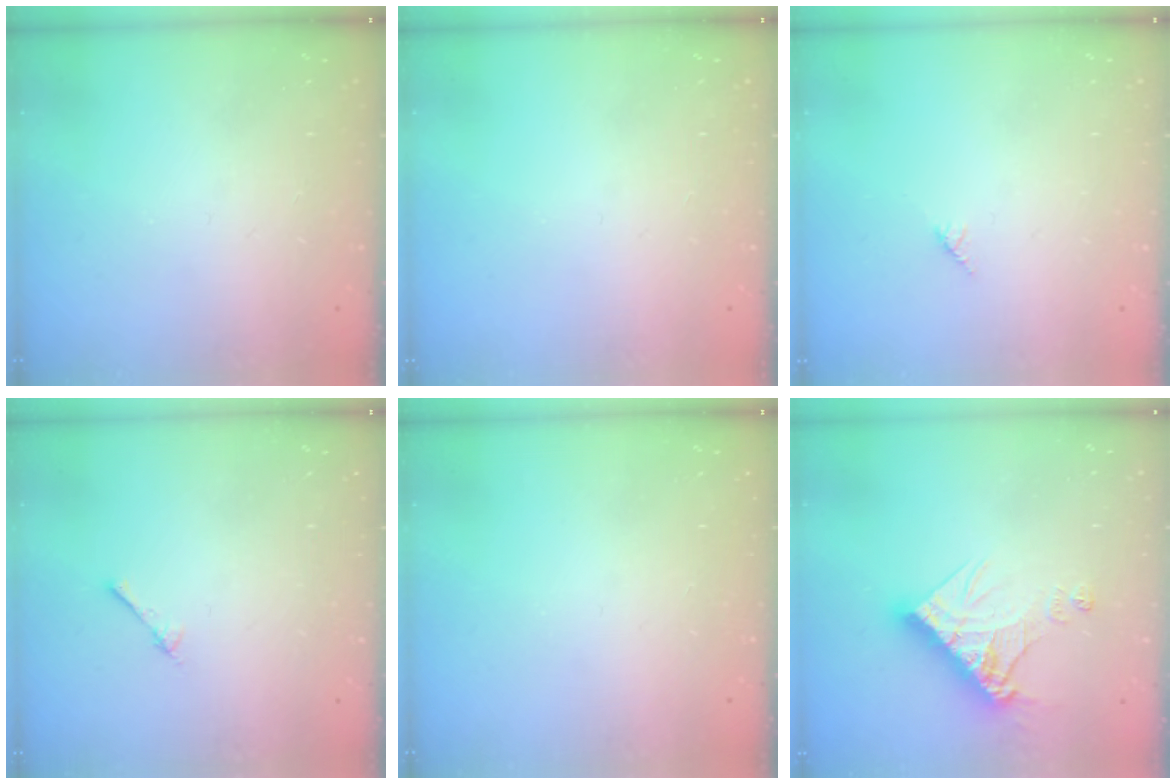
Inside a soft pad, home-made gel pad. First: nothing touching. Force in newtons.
{"total": 0.0}
{"total": 2.7, "press": 2.7, "slide": 0.2}
{"total": 2.4, "press": 2.4, "slide": 0.3}
{"total": 0.0}
{"total": 13.9, "press": 13.8, "slide": 1.5}